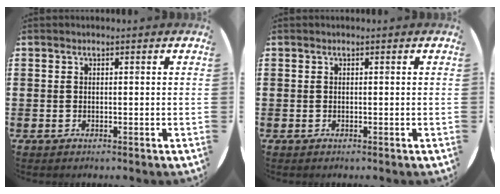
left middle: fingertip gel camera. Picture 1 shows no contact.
{"total": 0.0}